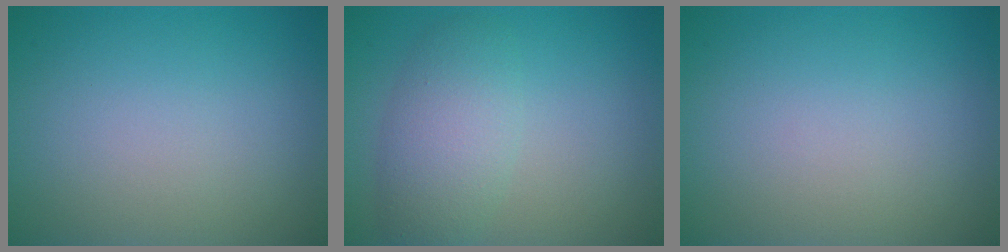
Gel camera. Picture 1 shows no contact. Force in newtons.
{"total": 4.0, "press": 4.0, "slide": 0.2}
{"total": 0.0}